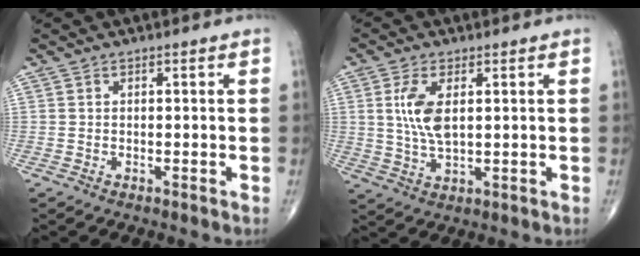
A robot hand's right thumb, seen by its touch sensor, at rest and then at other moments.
{"total": 7.2, "force": [1.6, 3.2, 6.2], "torque": [-0.134, -0.007, 0.036]}